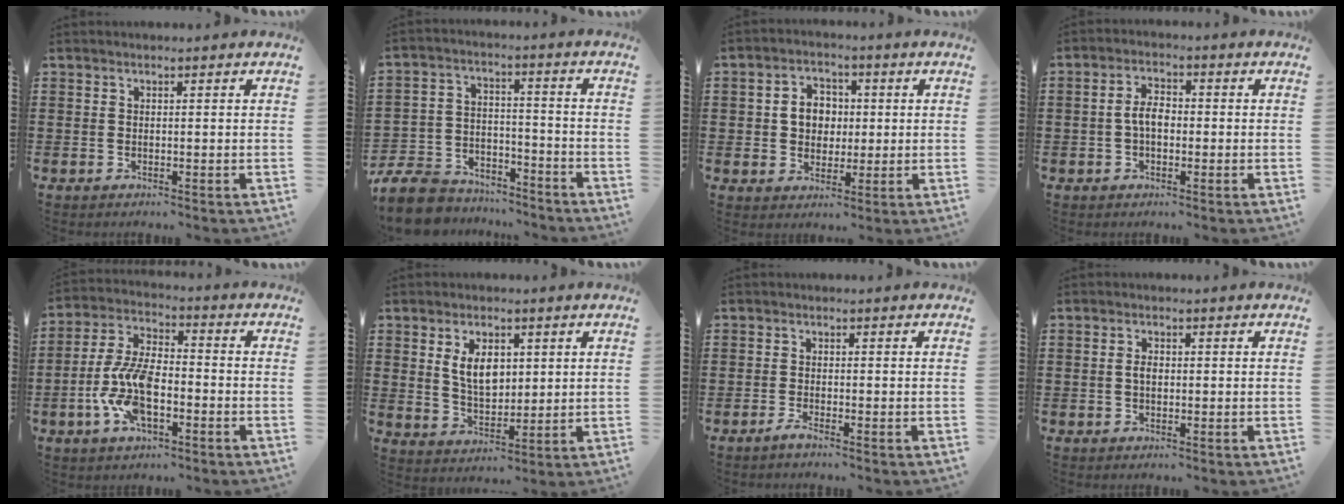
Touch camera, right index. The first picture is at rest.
{"total": 8.9, "force": [-8.3, 2.7, 1.7], "torque": [-0.054, 0.017, -0.166]}
{"total": 5.3, "force": [0.3, 4.6, 2.6], "torque": [-0.059, 0.013, 0.001]}
{"total": 4.0, "force": [-0.5, 2.1, 3.3], "torque": [-0.076, 0.001, -0.015]}
{"total": 10.3, "force": [-3.0, 4.9, 8.6], "torque": [-0.205, -0.005, -0.062]}
{"total": 6.5, "force": [1.8, 3.9, 4.9], "torque": [-0.091, 0.006, 0.027]}
{"total": 1.2, "force": [-1.0, 0.0, 0.7], "torque": [-0.019, -0.007, -0.021]}
{"total": 1.7, "force": [-0.1, 0.9, 1.5], "torque": [-0.029, 0.004, -0.003]}